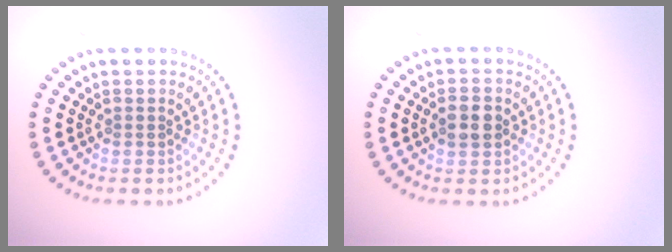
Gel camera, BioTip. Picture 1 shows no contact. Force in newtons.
{"total": 2.8, "press": 2.8, "slide": 0.1}